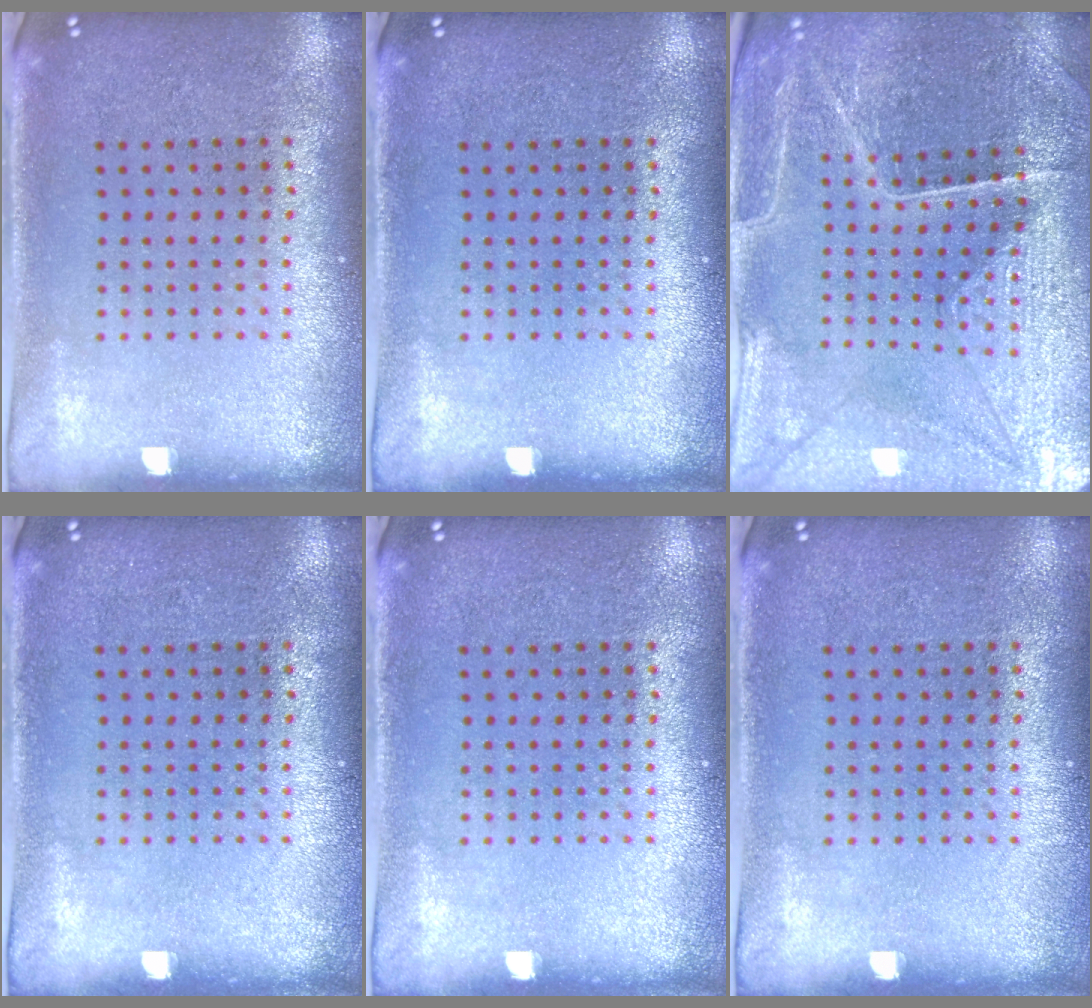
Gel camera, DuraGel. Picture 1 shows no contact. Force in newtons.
{"total": 0.0}
{"total": 3.5, "press": 3.5, "slide": 0.2}
{"total": 0.0}
{"total": 0.0}
{"total": 0.0}